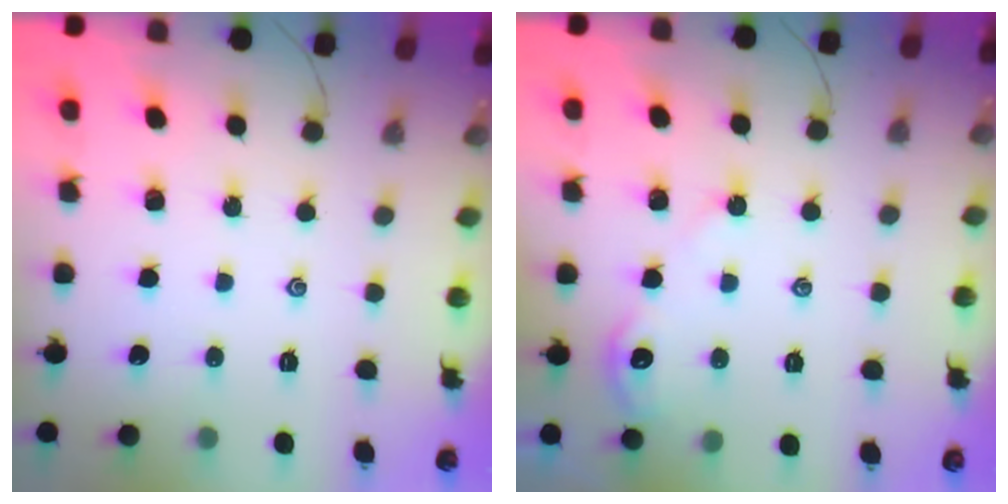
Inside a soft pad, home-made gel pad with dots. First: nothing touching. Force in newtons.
{"total": 5.7, "press": 5.7, "slide": 0.7}